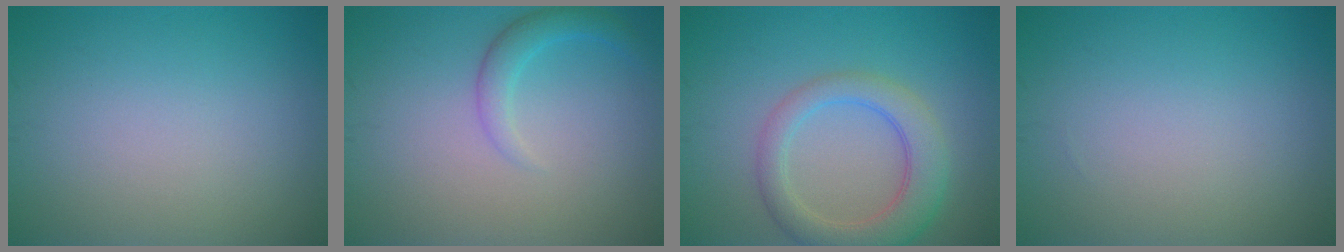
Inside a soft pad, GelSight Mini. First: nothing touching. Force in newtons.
{"total": 2.2, "press": 2.2, "slide": 0.1}
{"total": 4.9, "press": 4.9, "slide": 0.4}
{"total": 0.0}